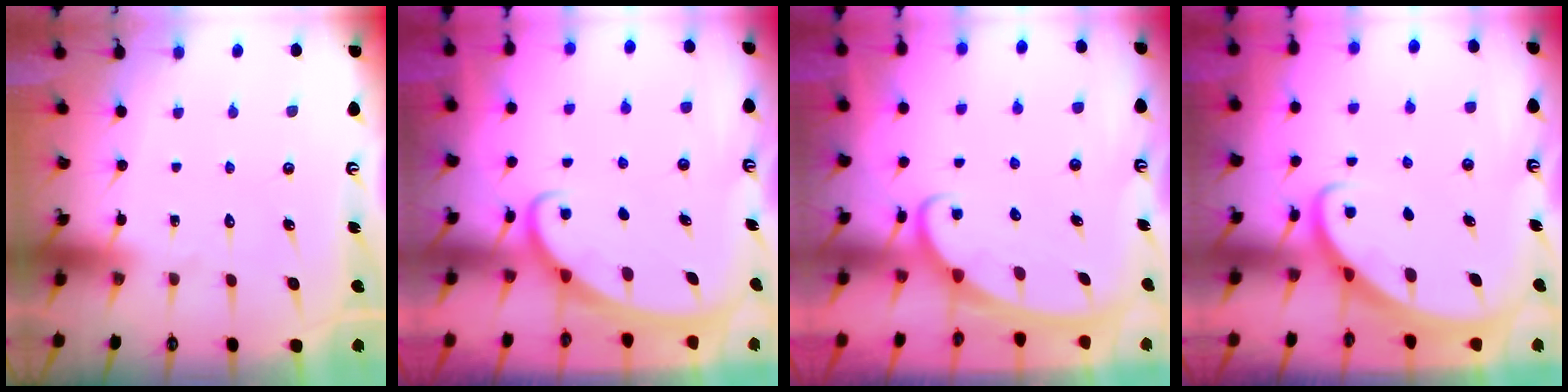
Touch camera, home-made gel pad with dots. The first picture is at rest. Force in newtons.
{"total": 2.2, "press": 2.2, "slide": 0.4}
{"total": 2.4, "press": 2.3, "slide": 0.3}
{"total": 2.8, "press": 2.8, "slide": 0.2}